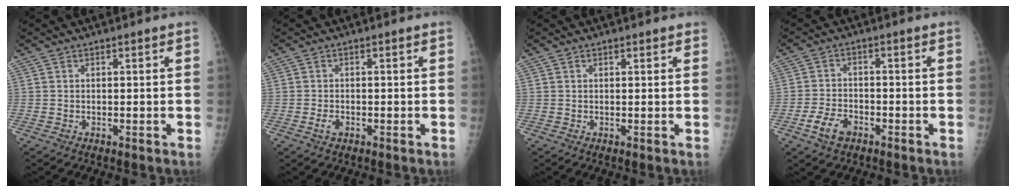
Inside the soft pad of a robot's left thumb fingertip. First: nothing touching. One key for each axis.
{"total": 1.6, "fx": -0.7, "fy": 1.0, "fz": 1.1, "tx": -0.020, "ty": 0.001, "tz": -0.013}
{"total": 1.1, "fx": 0.8, "fy": 0.5, "fz": 0.5, "tx": -0.002, "ty": -0.003, "tz": 0.007}
{"total": 5.0, "fx": -2.8, "fy": 3.0, "fz": 2.8, "tx": -0.050, "ty": 0.015, "tz": -0.051}